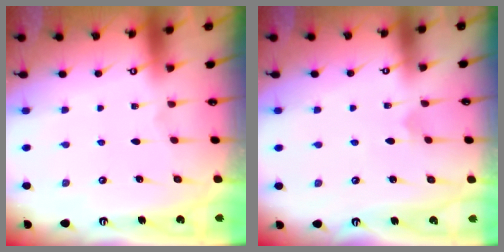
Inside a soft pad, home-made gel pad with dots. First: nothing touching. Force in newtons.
{"total": 2.7, "press": 2.7, "slide": 0.1}